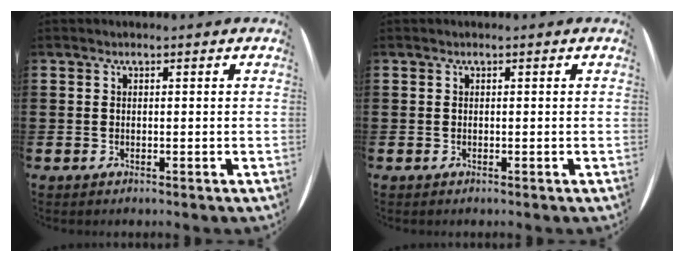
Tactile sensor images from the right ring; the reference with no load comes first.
{"total": 0.0}